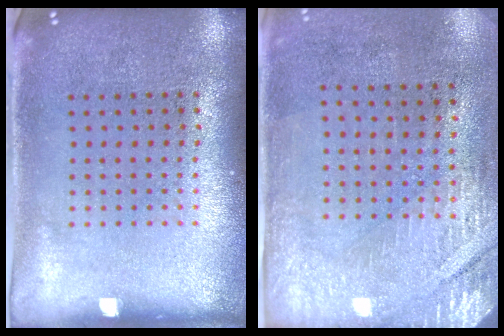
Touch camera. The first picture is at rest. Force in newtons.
{"total": 2.8, "press": 2.4, "slide": 1.4}